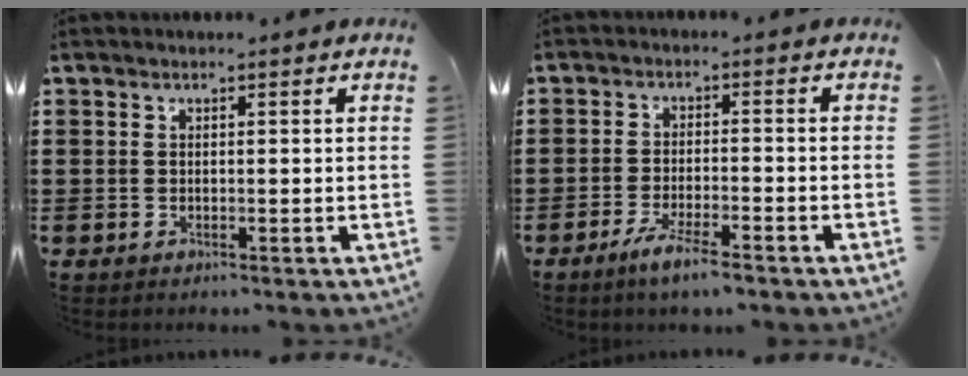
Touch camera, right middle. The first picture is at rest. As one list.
[{"total": 4.4, "force": [-3.1, 0.4, 3.0], "torque": [-0.062, -0.005, -0.057]}]